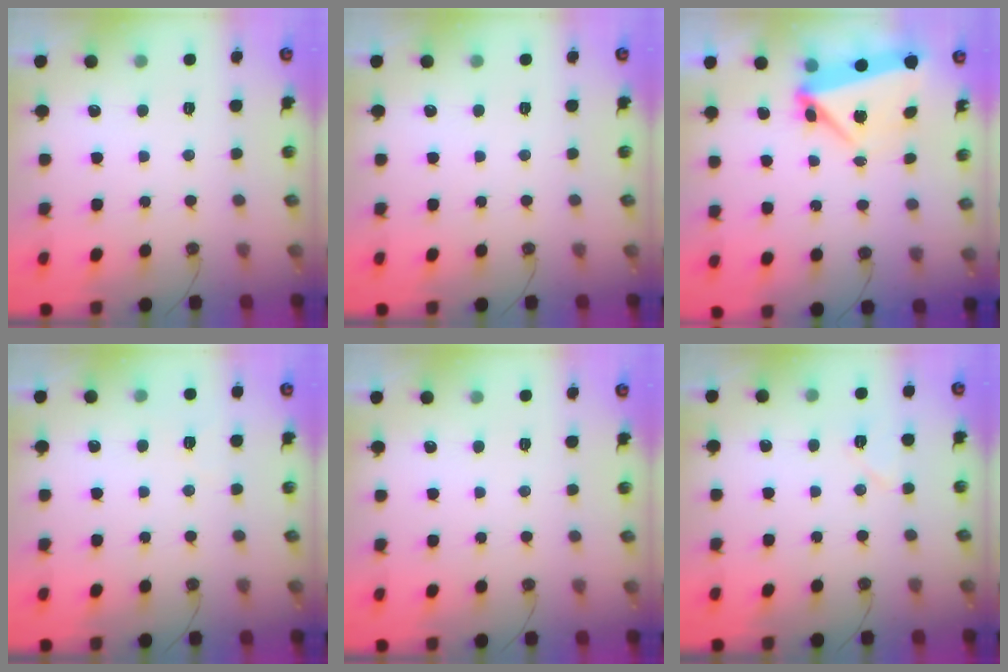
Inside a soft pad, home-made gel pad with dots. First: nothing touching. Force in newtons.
{"total": 0.0}
{"total": 11.3, "press": 7.2, "slide": 8.7}
{"total": 2.6, "press": 1.9, "slide": 1.8}
{"total": 0.0}
{"total": 6.3, "press": 6.3, "slide": 0.7}